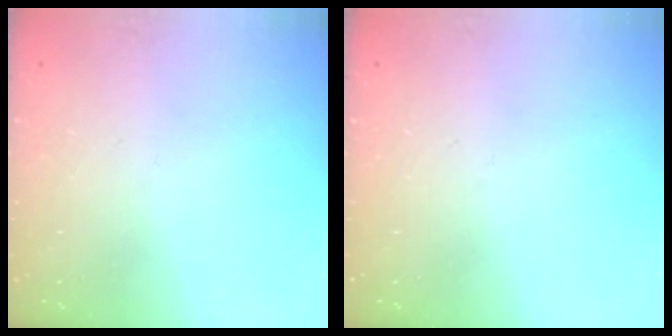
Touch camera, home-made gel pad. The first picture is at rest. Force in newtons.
{"total": 0.0}